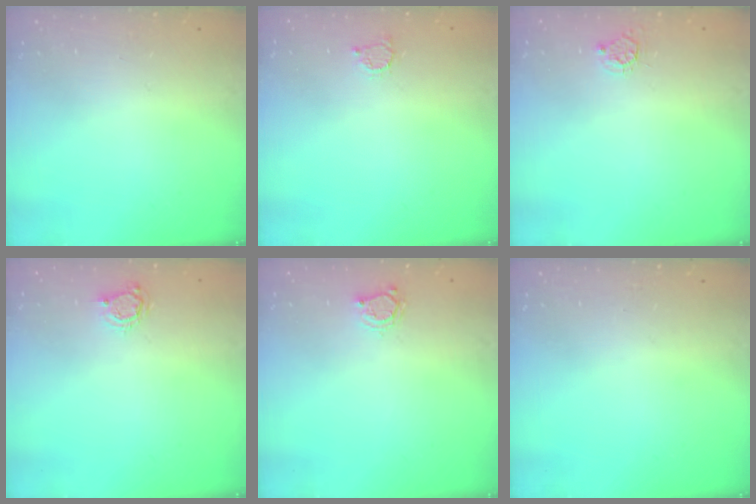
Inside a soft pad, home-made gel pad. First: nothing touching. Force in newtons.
{"total": 2.5, "press": 2.5, "slide": 0.3}
{"total": 3.8, "press": 3.8, "slide": 0.2}
{"total": 3.8, "press": 3.8, "slide": 0.5}
{"total": 2.9, "press": 2.9, "slide": 0.3}
{"total": 0.0}